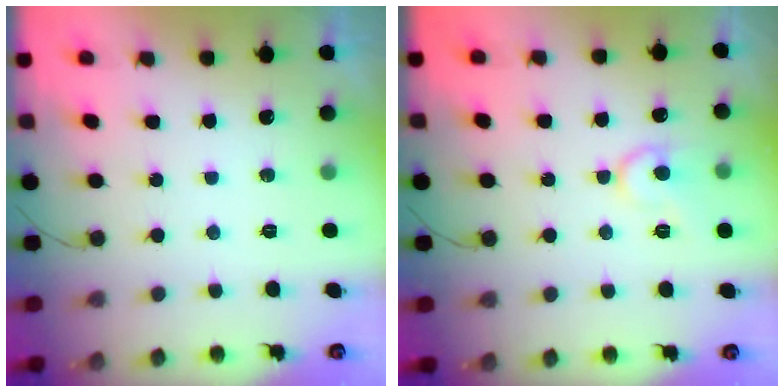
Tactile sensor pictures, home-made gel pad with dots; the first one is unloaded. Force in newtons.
{"total": 10.1, "press": 10.1, "slide": 1.0}